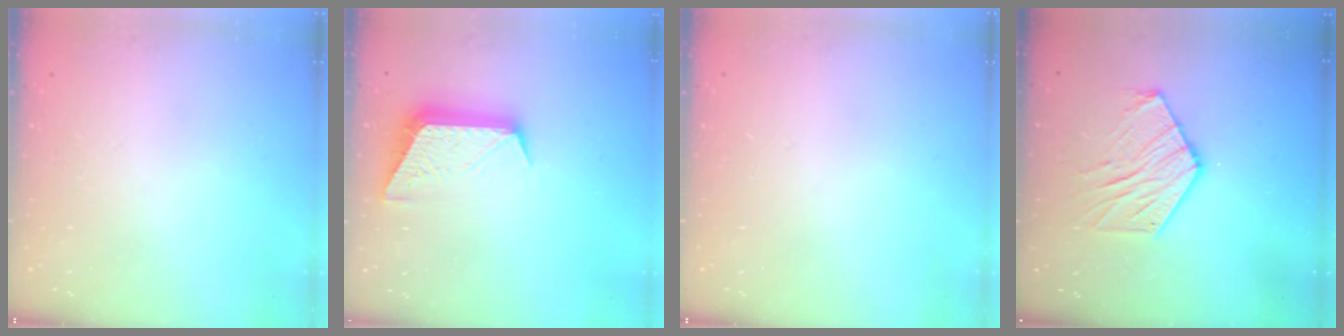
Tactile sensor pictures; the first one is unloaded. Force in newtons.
{"total": 9.9, "press": 9.9, "slide": 0.5}
{"total": 0.0}
{"total": 11.2, "press": 11.1, "slide": 1.0}